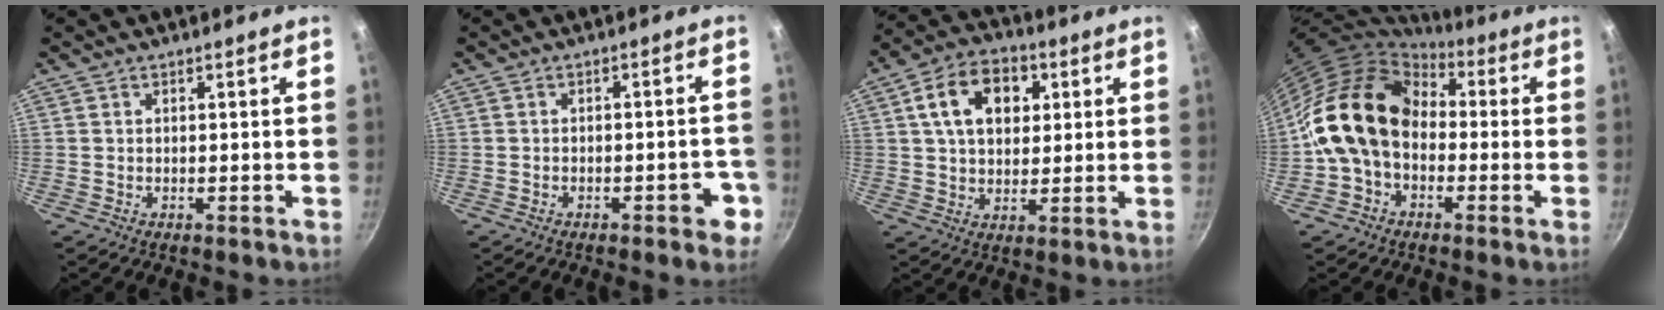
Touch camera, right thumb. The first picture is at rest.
{"total": 4.7, "force": [-2.3, 2.0, 3.6], "torque": [-0.026, 0.025, -0.025]}
{"total": 13.0, "force": [3.8, 8.9, 8.7], "torque": [-0.118, 0.007, 0.054]}
{"total": 15.9, "force": [-0.1, 12.0, 10.4], "torque": [-0.157, 0.039, -0.018]}